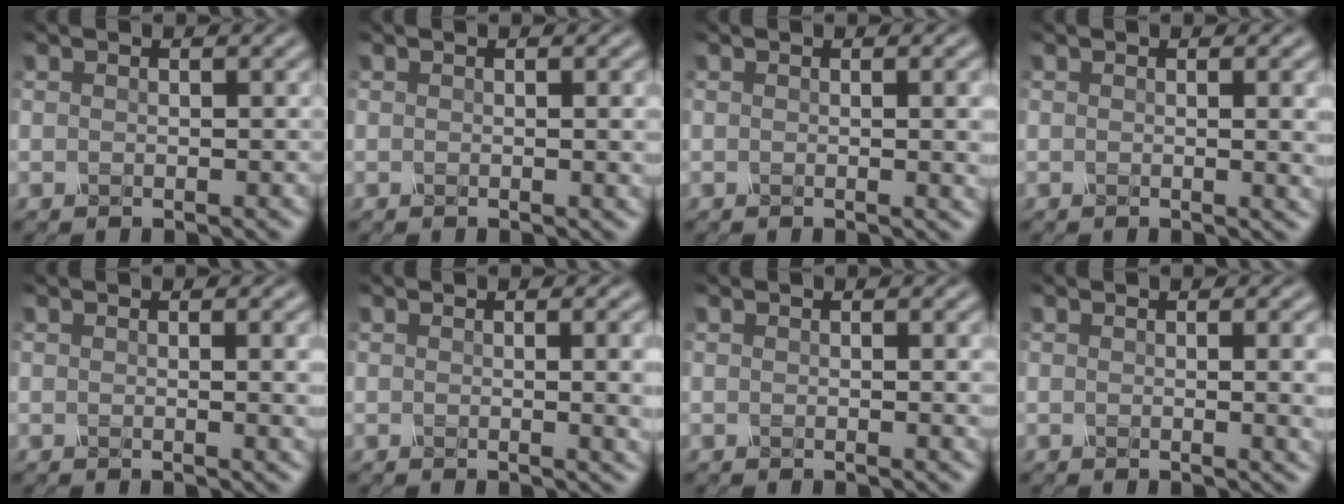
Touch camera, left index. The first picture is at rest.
{"total": 2.3, "force": [0.2, 0.8, 2.2], "torque": [-0.017, 0.002, -0.001]}
{"total": 3.8, "force": [0.2, 1.4, 3.6], "torque": [-0.027, 0.006, 0.004]}
{"total": 3.7, "force": [0.4, 1.3, 3.4], "torque": [-0.027, 0.004, 0.005]}
{"total": 3.5, "force": [0.4, 1.2, 3.2], "torque": [-0.026, 0.004, 0.004]}
{"total": 5.7, "force": [0.3, 2.3, 5.2], "torque": [-0.028, 0.006, 0.004]}
{"total": 2.2, "force": [0.2, 0.8, 2.0], "torque": [-0.016, 0.002, 0.000]}
{"total": 4.6, "force": [0.3, 1.8, 4.2], "torque": [-0.027, 0.004, 0.005]}